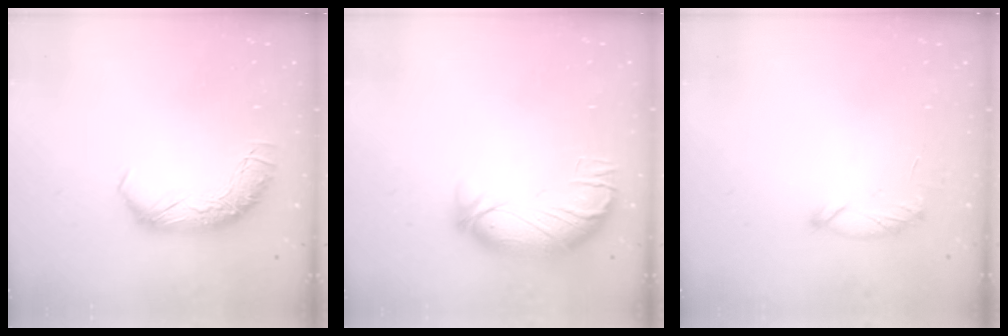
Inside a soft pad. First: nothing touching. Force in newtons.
{"total": 3.3, "press": 1.6, "slide": 2.8}
{"total": 7.3, "press": 7.3, "slide": 0.5}